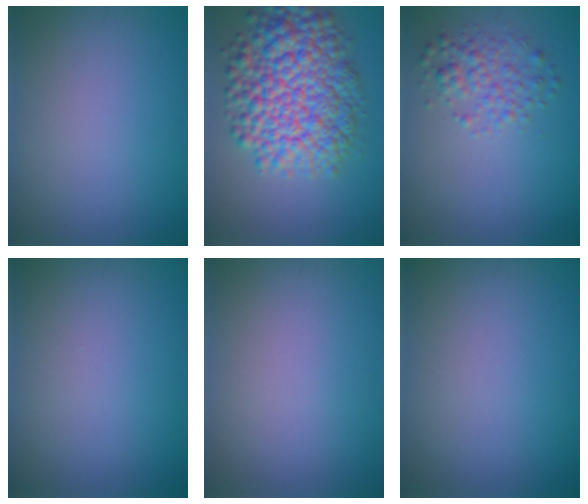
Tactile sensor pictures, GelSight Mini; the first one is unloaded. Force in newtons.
{"total": 10.5, "press": 10.5, "slide": 0.3}
{"total": 2.6, "press": 2.6, "slide": 0.0}
{"total": 0.0}
{"total": 0.0}
{"total": 0.0}